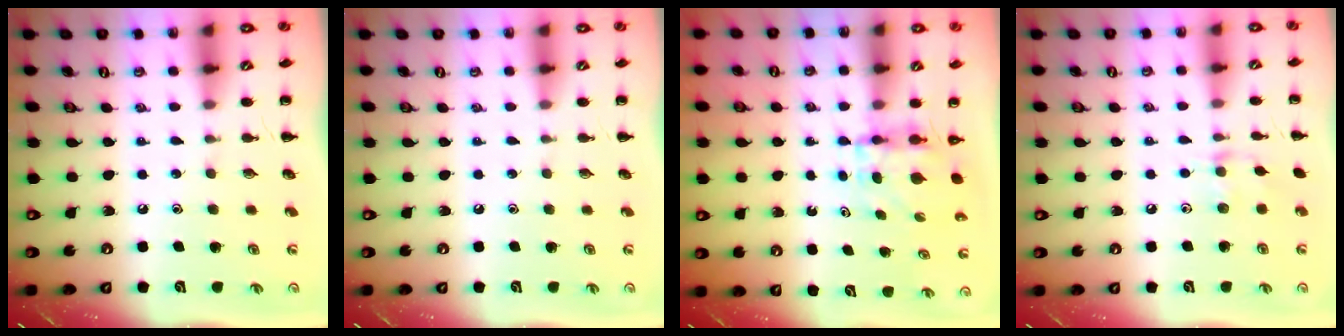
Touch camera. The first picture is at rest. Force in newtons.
{"total": 0.0}
{"total": 3.9, "press": 3.9, "slide": 0.3}
{"total": 6.6, "press": 6.4, "slide": 1.6}